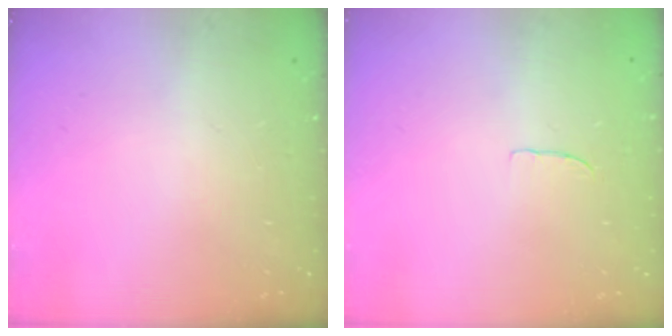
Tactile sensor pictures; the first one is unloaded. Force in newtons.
{"total": 3.3, "press": 3.3, "slide": 0.2}